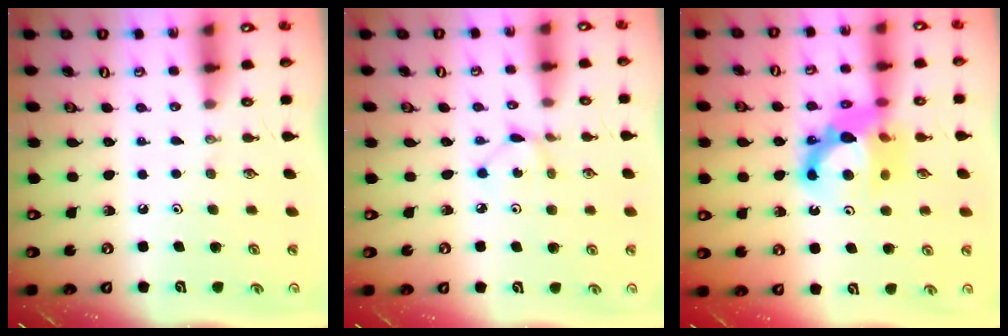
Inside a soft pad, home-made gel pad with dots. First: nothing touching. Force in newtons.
{"total": 2.2, "press": 2.2, "slide": 0.3}
{"total": 12.7, "press": 12.5, "slide": 2.1}